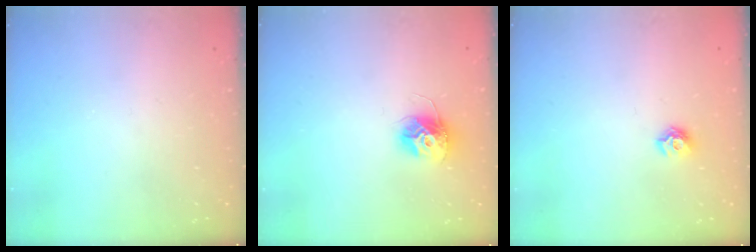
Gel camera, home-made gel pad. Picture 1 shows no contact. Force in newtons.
{"total": 10.9, "press": 10.9, "slide": 0.7}
{"total": 7.2, "press": 7.1, "slide": 0.7}